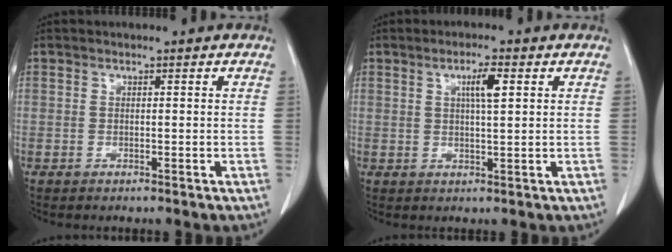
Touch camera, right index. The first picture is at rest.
{"total": 3.8, "force": [1.3, 0.3, 3.6], "torque": [-0.060, 0.000, 0.022]}